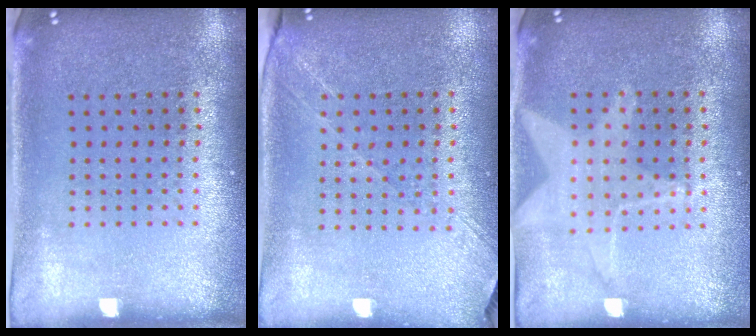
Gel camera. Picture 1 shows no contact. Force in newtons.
{"total": 1.4, "press": 1.3, "slide": 0.6}
{"total": 1.4, "press": 1.4, "slide": 0.4}